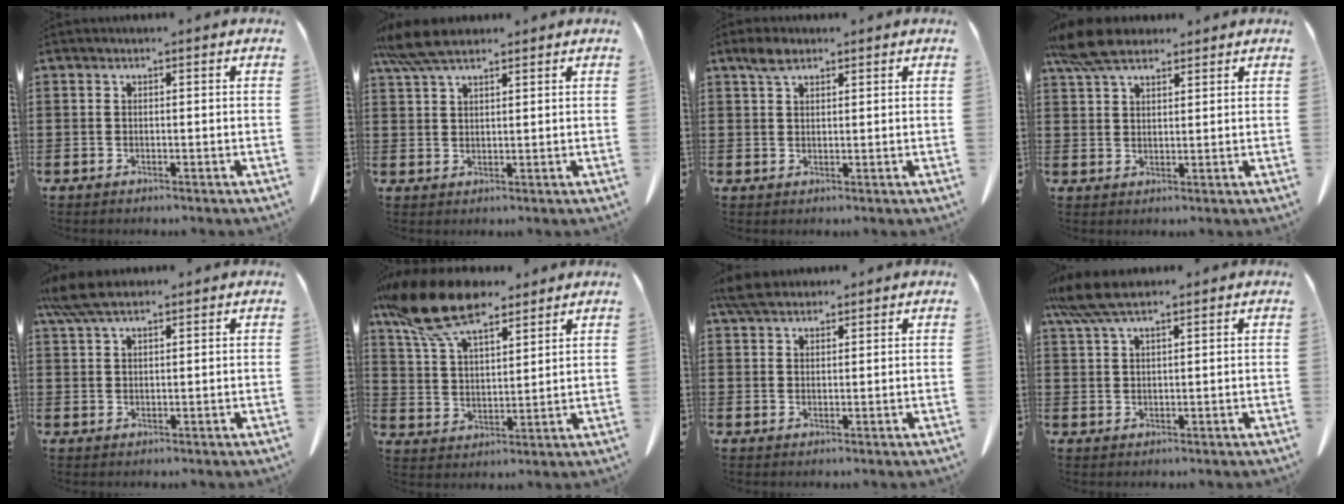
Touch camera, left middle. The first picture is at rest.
{"total": 6.0, "force": [4.6, 1.5, 3.4], "torque": [-0.079, -0.003, 0.088]}
{"total": 3.0, "force": [2.0, 1.4, 1.8], "torque": [-0.040, 0.005, 0.037]}
{"total": 7.0, "force": [5.5, 2.4, 3.5], "torque": [-0.086, -0.002, 0.105]}
{"total": 5.3, "force": [3.9, 1.4, 3.3], "torque": [-0.082, -0.004, 0.071]}
{"total": 13.5, "force": [10.2, 4.0, 7.8], "torque": [-0.188, -0.024, 0.186]}
{"total": 4.2, "force": [3.6, 1.3, 1.7], "torque": [-0.042, 0.000, 0.069]}
{"total": 6.2, "force": [4.6, 1.1, 4.0], "torque": [-0.096, -0.006, 0.083]}